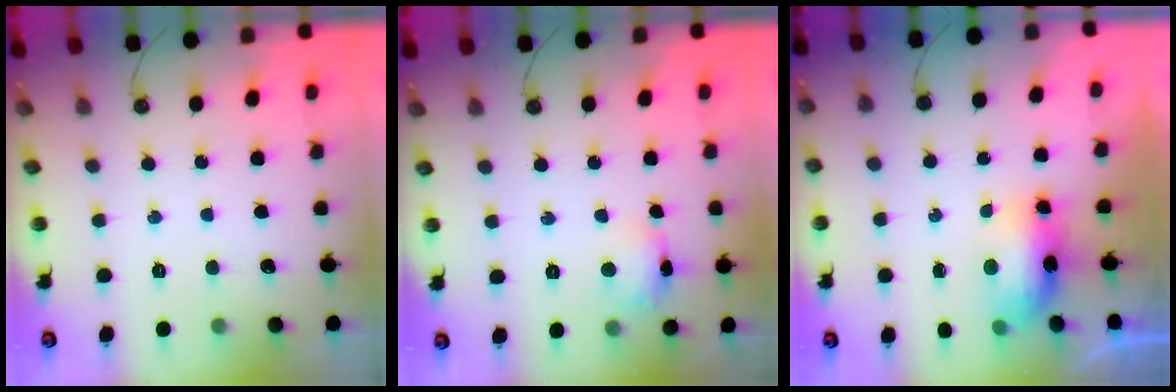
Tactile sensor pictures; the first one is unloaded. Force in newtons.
{"total": 7.6, "press": 7.6, "slide": 0.6}
{"total": 11.1, "press": 9.6, "slide": 5.5}